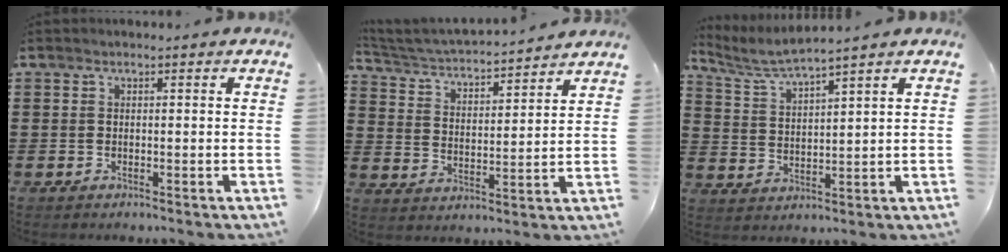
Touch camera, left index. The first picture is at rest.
{"total": 3.3, "force": [3.2, 0.1, 0.8], "torque": [-0.036, -0.028, 0.047]}
{"total": 4.5, "force": [4.1, -0.6, 1.8], "torque": [-0.053, -0.021, 0.070]}